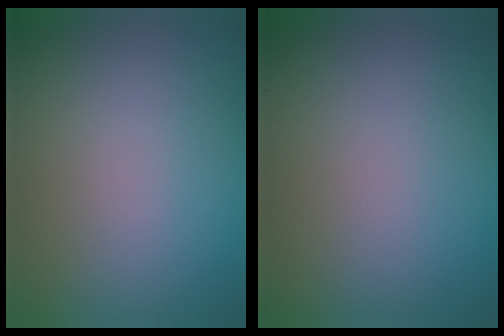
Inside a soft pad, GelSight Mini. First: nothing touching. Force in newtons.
{"total": 0.0}